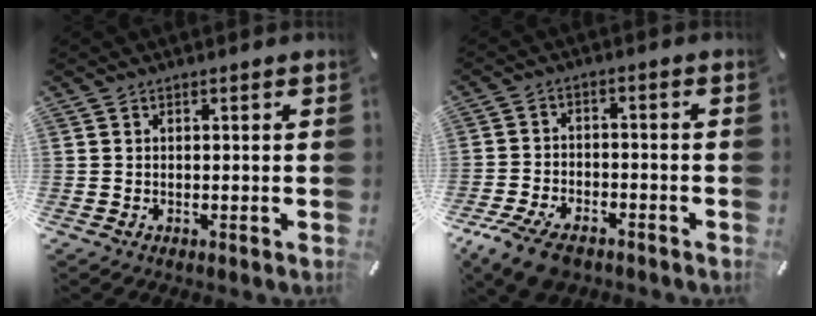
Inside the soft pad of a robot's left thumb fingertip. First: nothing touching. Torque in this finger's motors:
{"motor_torque": [0.39, 1.28, 0.23, 0.11, 0.21]}